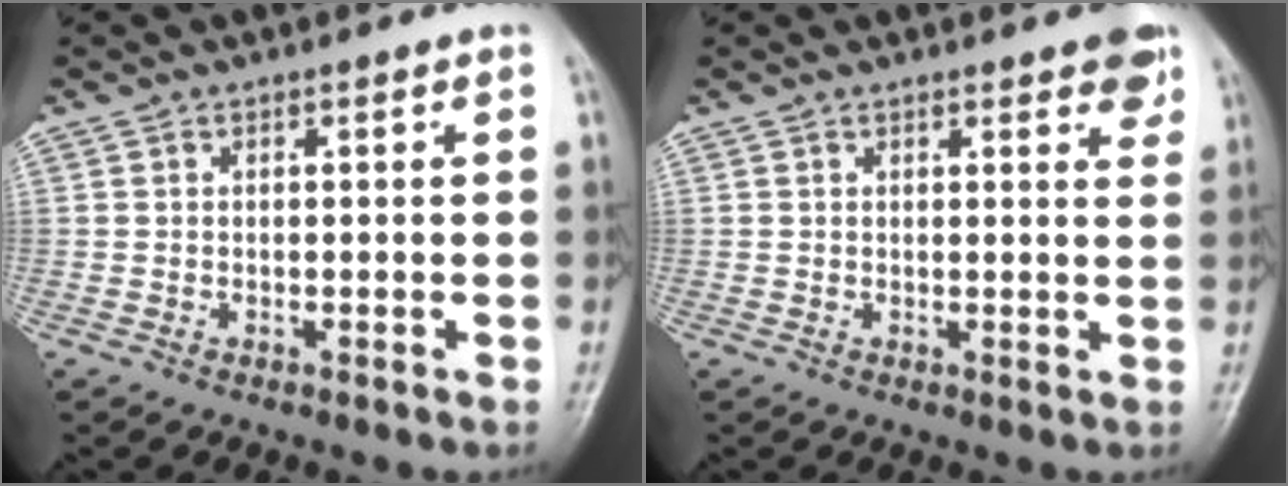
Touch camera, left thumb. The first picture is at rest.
{"total": 4.8, "force": [3.2, 1.5, 3.3], "torque": [-0.021, -0.010, 0.035]}